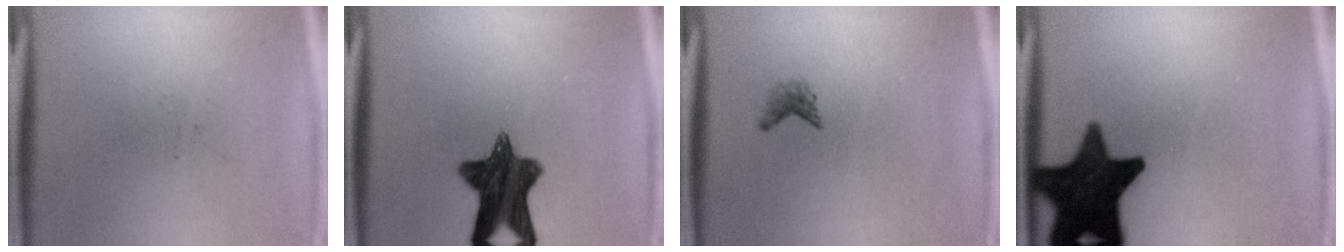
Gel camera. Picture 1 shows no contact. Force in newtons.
{"total": 11.4}
{"total": 1.1}
{"total": 15.7}